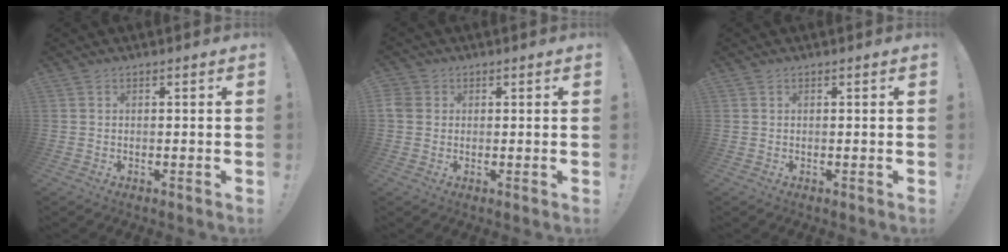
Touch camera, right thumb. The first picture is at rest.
{"total": 3.5, "force": [0.7, 3.2, 1.3], "torque": [-0.031, 0.005, 0.015]}
{"total": 0.0}